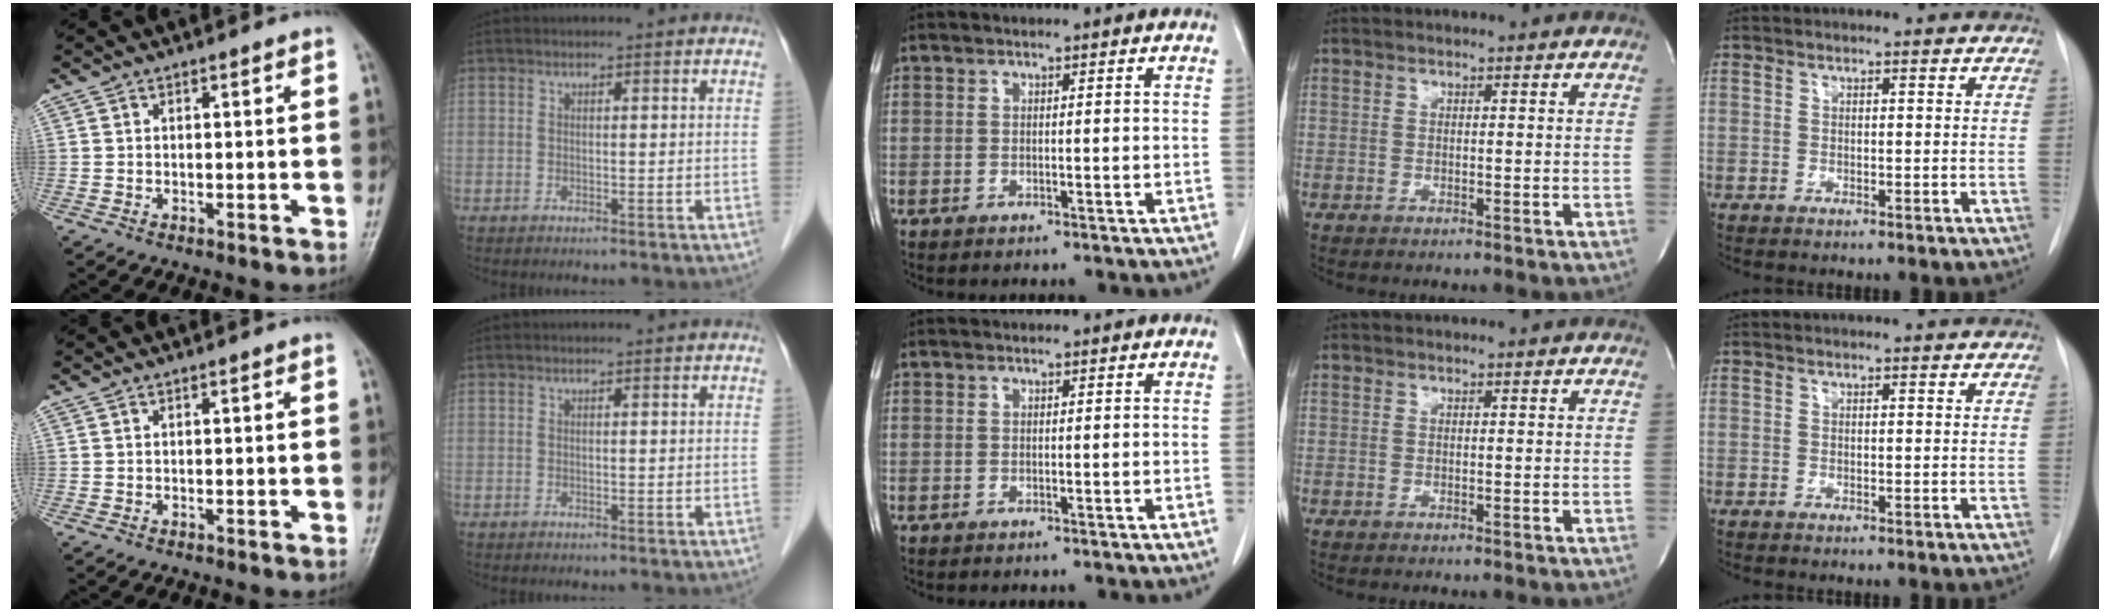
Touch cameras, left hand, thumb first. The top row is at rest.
{}